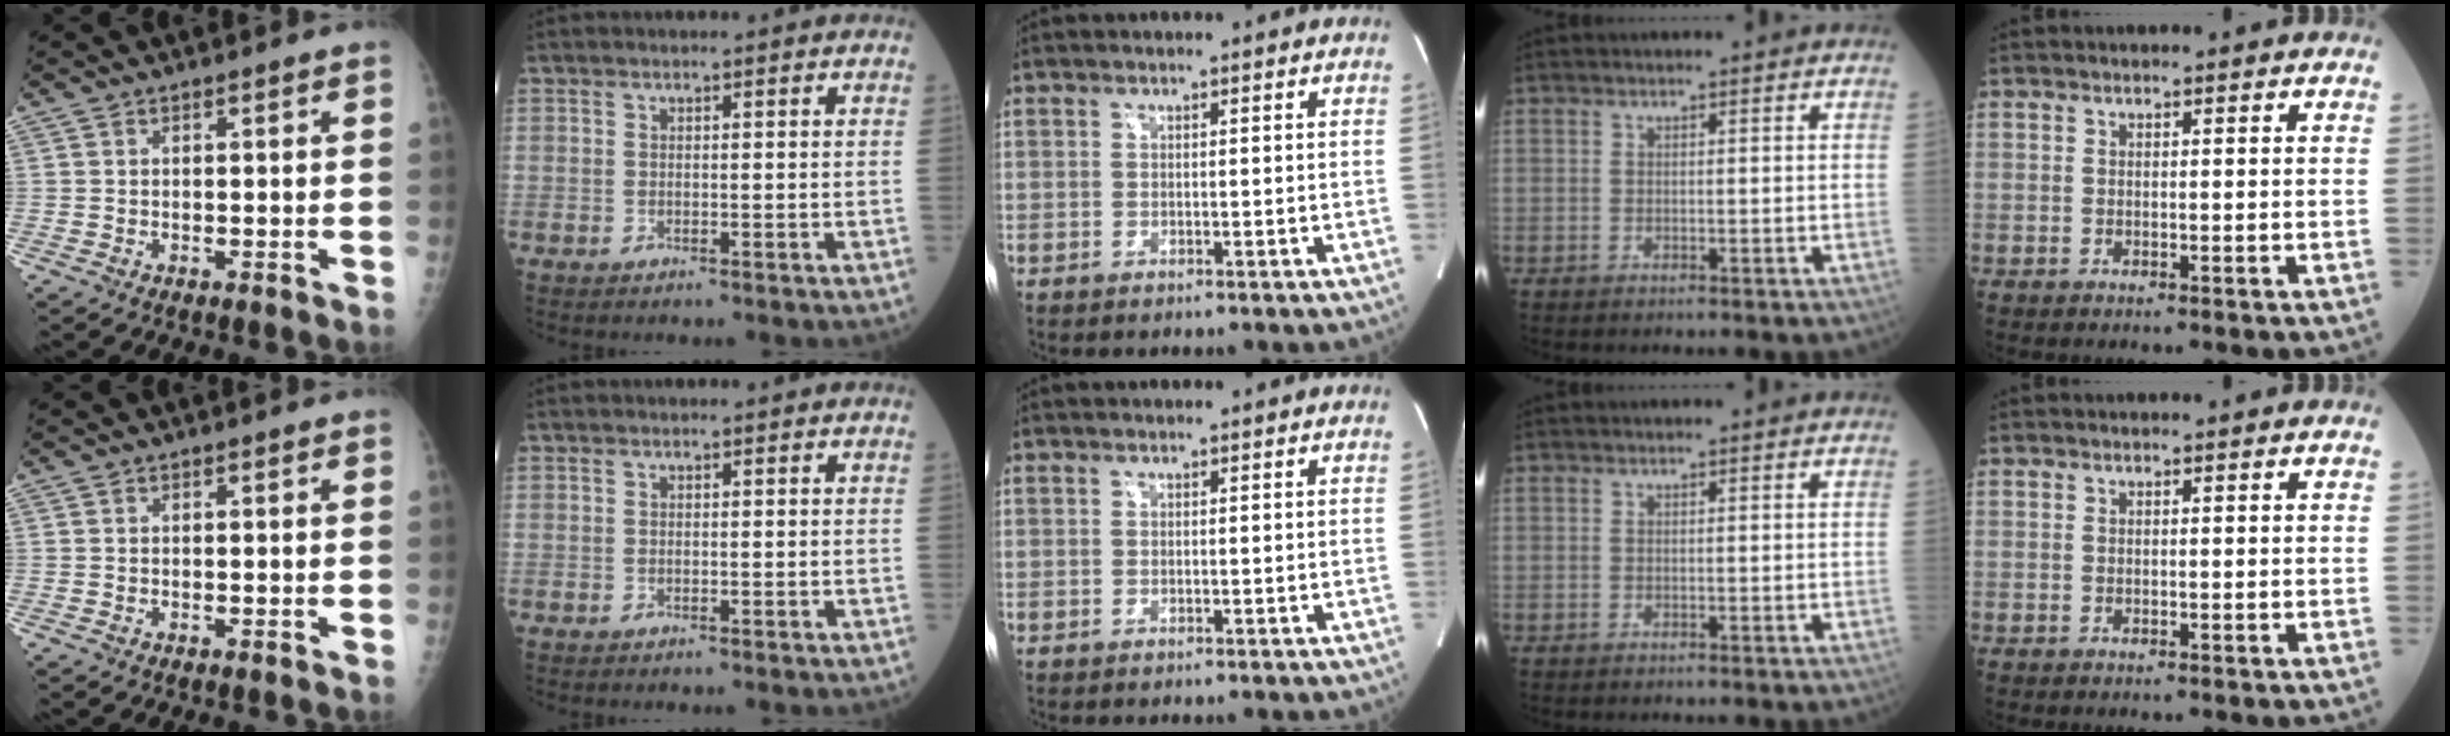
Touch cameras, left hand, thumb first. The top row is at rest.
{}